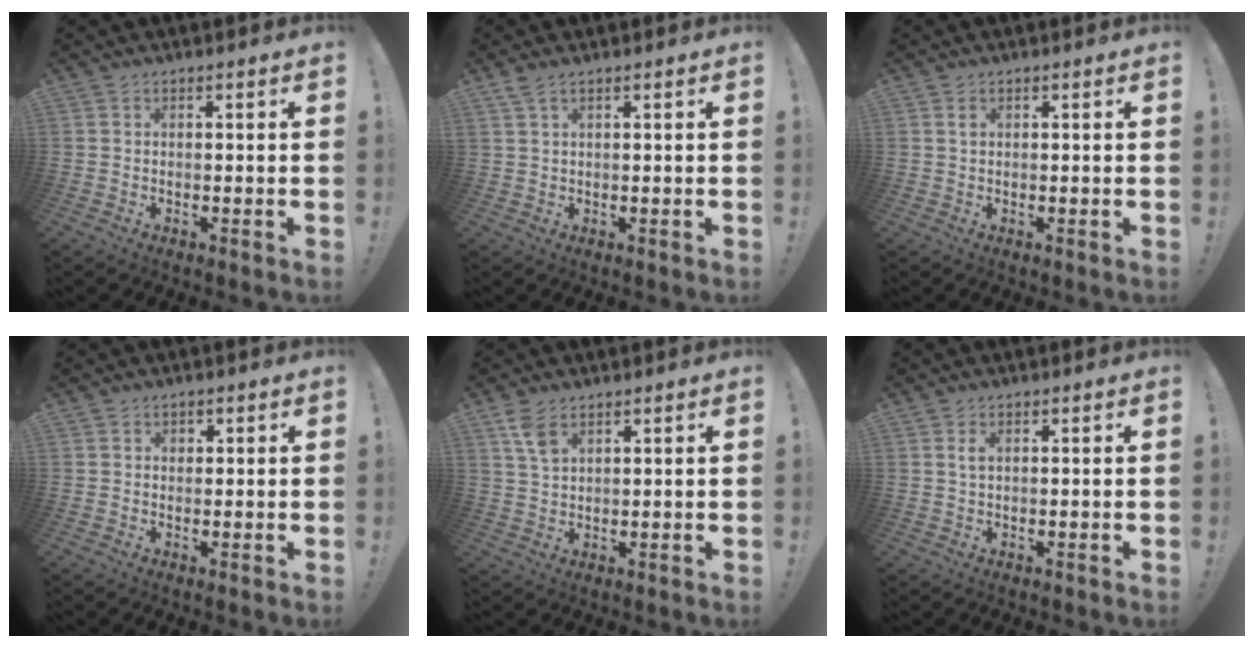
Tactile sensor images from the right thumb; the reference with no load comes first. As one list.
[{"total": 2.8, "force": [1.7, 0.8, 2.1], "torque": [-0.044, -0.003, 0.033]}, {"total": 1.0, "force": [0.4, 0.6, 0.6], "torque": [-0.014, 0.003, 0.007]}, {"total": 1.2, "force": [0.5, 1.1, 0.3], "torque": [0.003, -0.002, 0.007]}, {"total": 5.7, "force": [3.3, 2.8, 3.7], "torque": [-0.061, -0.014, 0.062]}, {"total": 1.8, "force": [0.7, 0.7, 1.5], "torque": [-0.015, -0.005, 0.009]}]